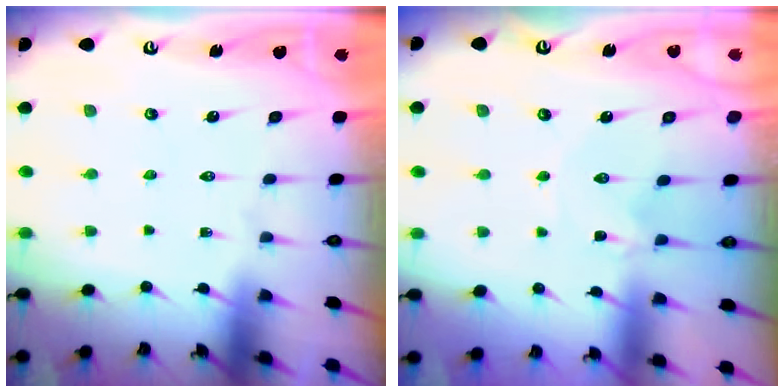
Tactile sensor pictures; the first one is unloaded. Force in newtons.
{"total": 0.0}